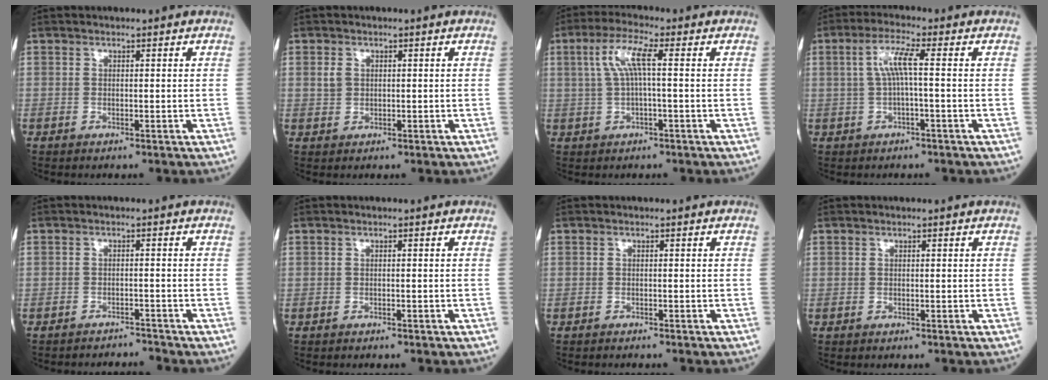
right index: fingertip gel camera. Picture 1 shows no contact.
{"total": 1.7, "force": [0.3, 1.4, 0.8], "torque": [-0.019, 0.006, 0.008]}
{"total": 5.7, "force": [1.1, 0.7, 5.6], "torque": [-0.118, 0.020, 0.023]}
{"total": 4.6, "force": [0.4, 0.3, 4.6], "torque": [-0.091, 0.016, 0.008]}
{"total": 3.2, "force": [-3.0, -0.5, -1.1], "torque": [0.029, 0.001, -0.045]}
{"total": 0.9, "force": [-0.8, 0.2, 0.5], "torque": [-0.009, -0.001, -0.009]}
{"total": 1.5, "force": [-1.4, 0.0, 0.6], "torque": [-0.008, 0.000, -0.017]}
{"total": 0.0}